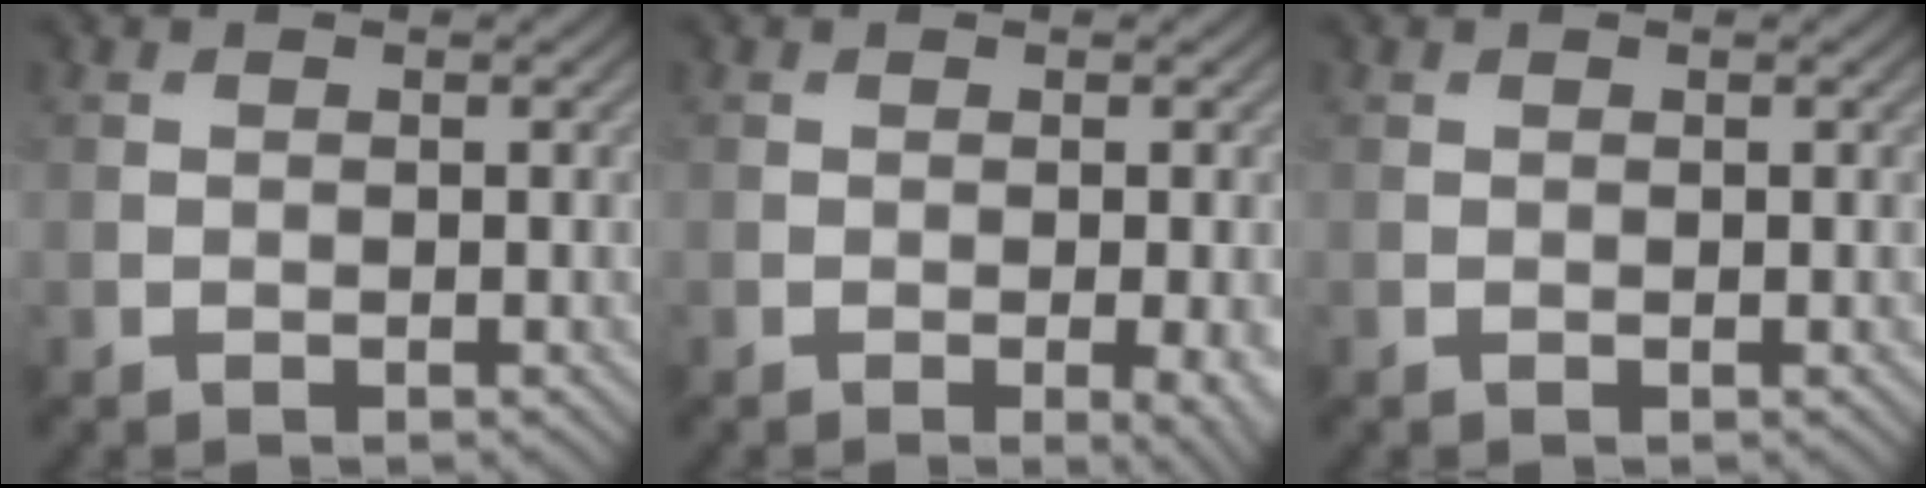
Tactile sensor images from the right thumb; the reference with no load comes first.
{"total": 3.0, "force": [-1.0, 0.8, 2.7], "torque": [-0.039, -0.007, -0.009]}
{"total": 0.0}